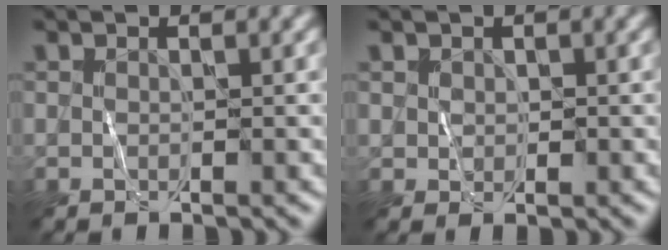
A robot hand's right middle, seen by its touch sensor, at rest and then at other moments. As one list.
[{"total": 0.9, "force": [0.4, 0.7, 0.2], "torque": [-0.002, -0.002, 0.007]}]